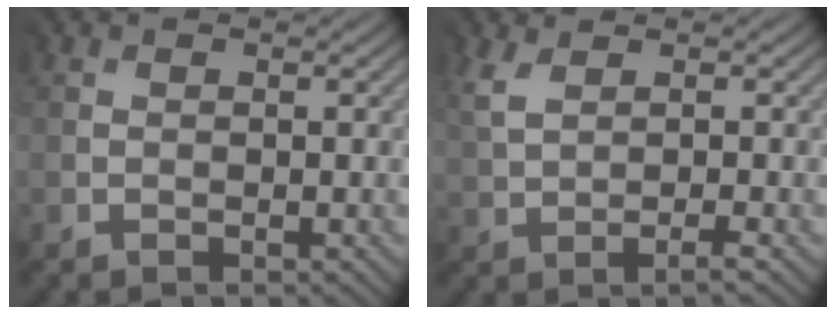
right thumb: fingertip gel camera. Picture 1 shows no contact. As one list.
[{"total": 3.1, "force": [1.3, 0.7, 2.7], "torque": [-0.065, 0.005, 0.023]}]